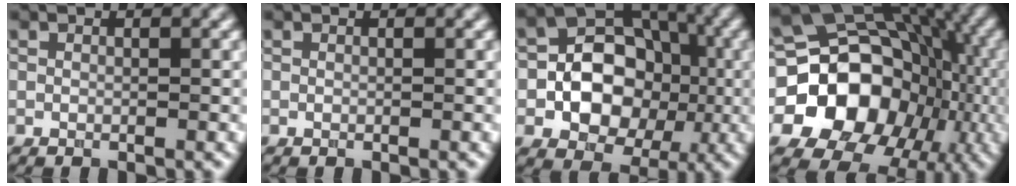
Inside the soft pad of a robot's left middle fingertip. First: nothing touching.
{"total": 0.0}
{"total": 8.0, "force": [-1.2, 6.2, 5.0], "torque": [-0.062, 0.008, -0.030]}
{"total": 18.4, "force": [-4.3, 15.5, 9.1], "torque": [-0.124, -0.005, -0.096]}